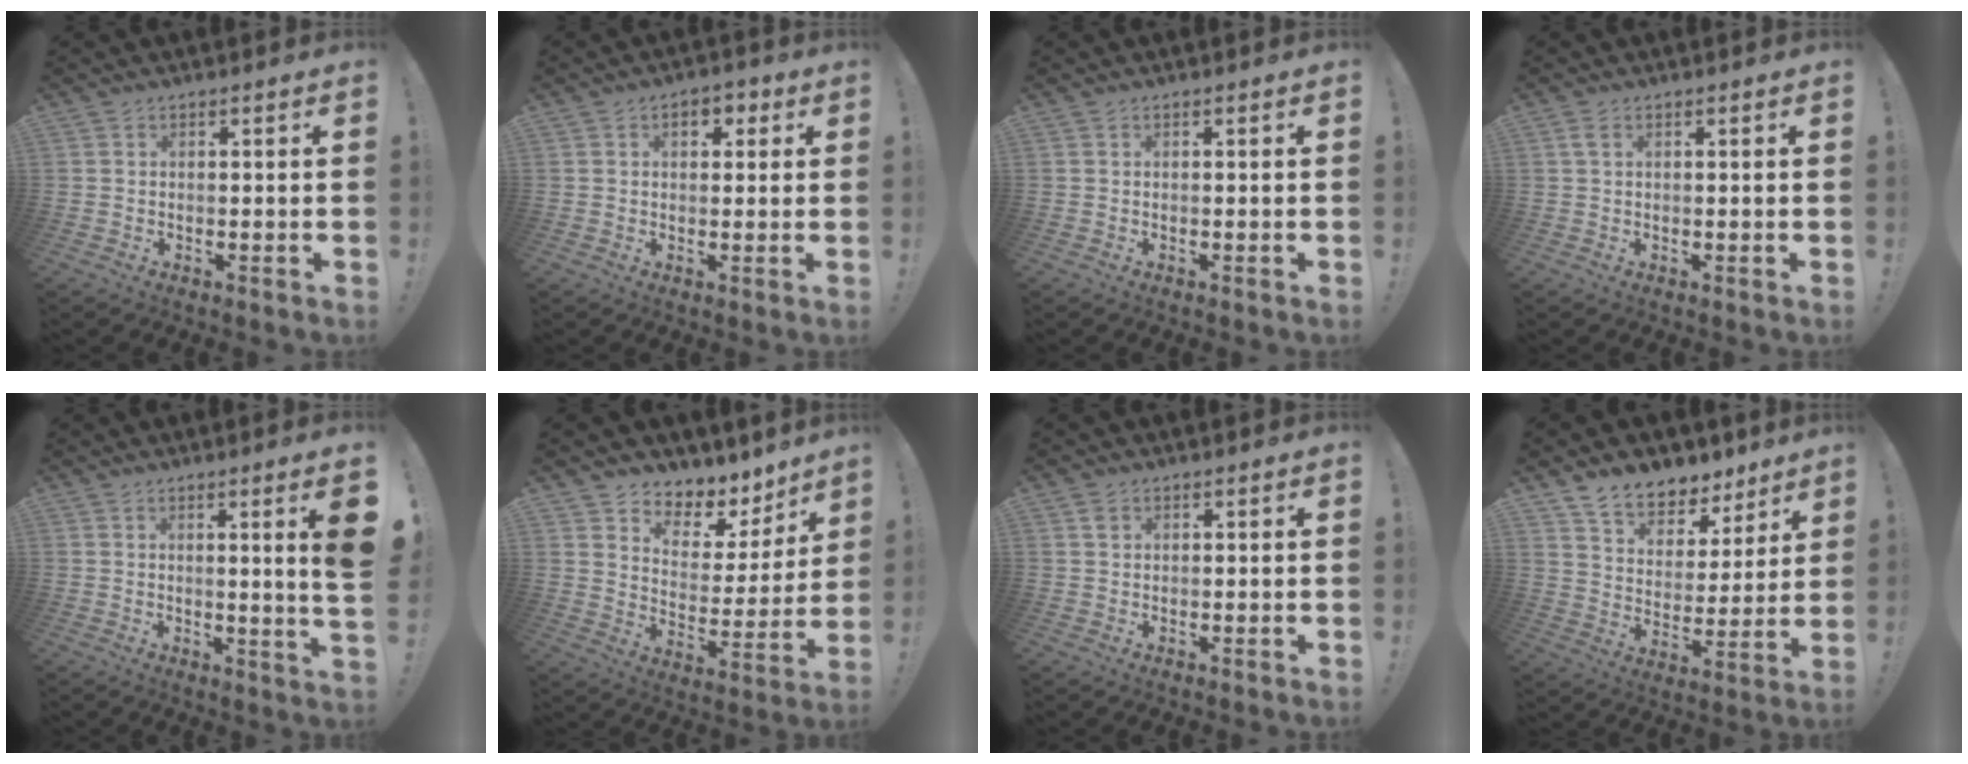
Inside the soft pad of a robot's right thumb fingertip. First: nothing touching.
{"total": 4.3, "force": [1.2, 3.1, 2.7], "torque": [-0.028, 0.006, 0.017]}
{"total": 0.0}
{"total": 1.4, "force": [0.6, 0.8, 1.0], "torque": [-0.018, 0.002, 0.010]}
{"total": 7.6, "force": [2.0, -0.8, 7.2], "torque": [-0.101, -0.022, 0.027]}
{"total": 7.0, "force": [5.2, 4.4, 1.5], "torque": [-0.015, -0.062, 0.095]}
{"total": 1.4, "force": [0.8, 1.1, 0.4], "torque": [0.008, -0.005, 0.012]}
{"total": 9.7, "force": [8.2, 4.8, 2.0], "torque": [-0.037, -0.073, 0.153]}